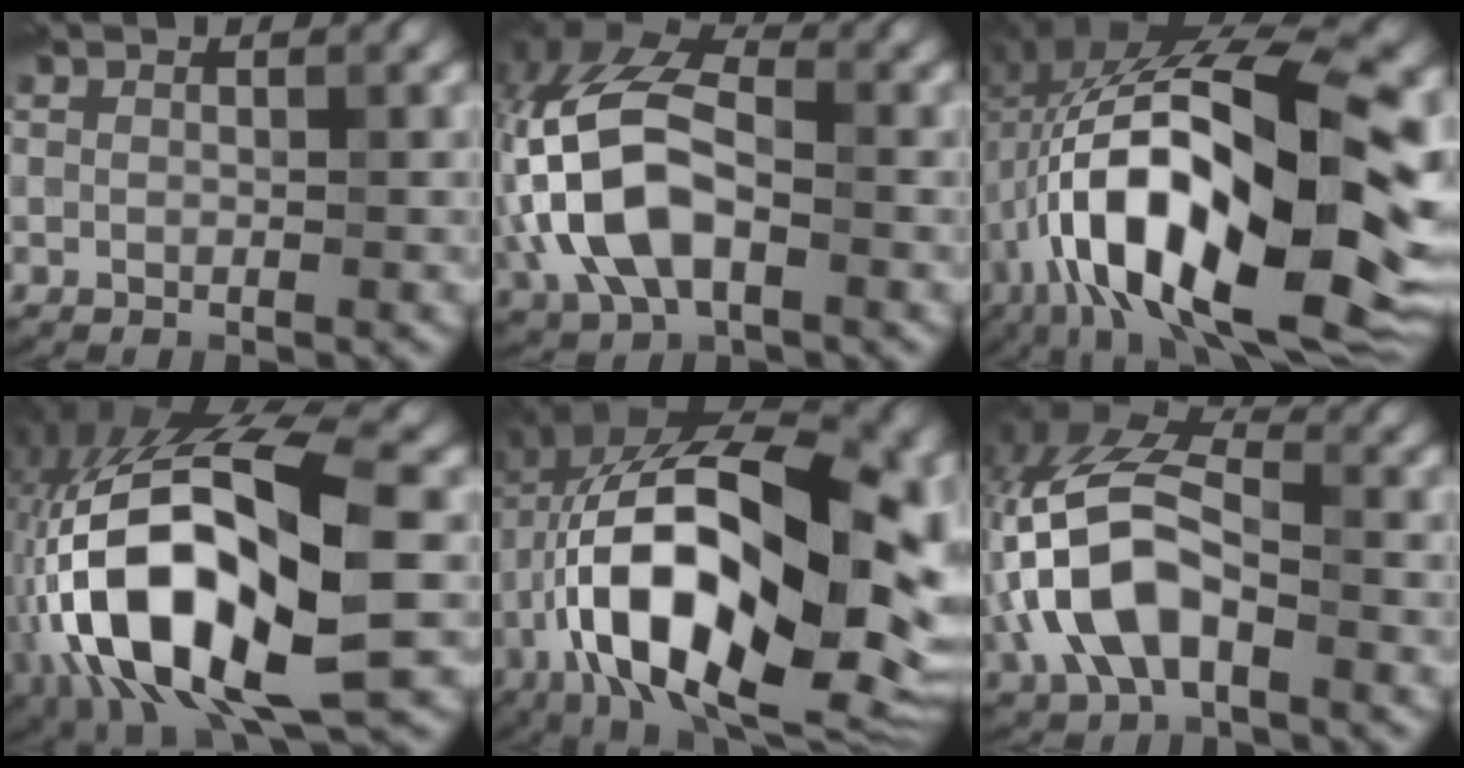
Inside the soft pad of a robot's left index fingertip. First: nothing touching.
{"total": 10.9, "force": [-1.4, 6.1, 8.9], "torque": [-0.201, 0.020, -0.041]}
{"total": 19.1, "force": [-4.4, 6.8, 17.3], "torque": [-0.298, 0.036, -0.069]}
{"total": 15.1, "force": [-4.5, 6.3, 12.9], "torque": [-0.223, 0.010, -0.075]}
{"total": 19.1, "force": [-3.2, 8.8, 16.6], "torque": [-0.281, 0.027, -0.055]}
{"total": 9.0, "force": [-2.3, 4.6, 7.4], "torque": [-0.165, 0.022, -0.052]}